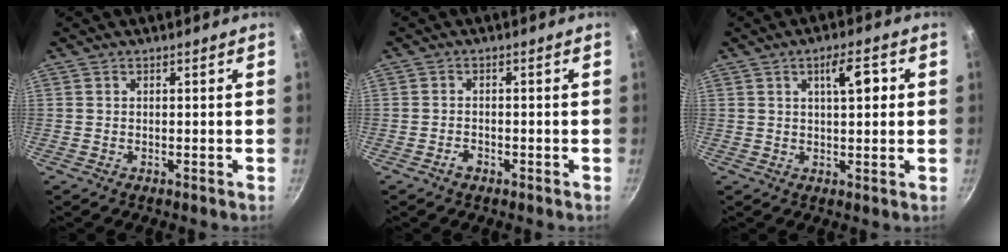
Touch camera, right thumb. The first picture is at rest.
{"total": 1.7, "force": [-1.2, 0.9, 0.9], "torque": [-0.015, 0.012, -0.021]}
{"total": 6.3, "force": [1.7, 2.2, 5.6], "torque": [-0.075, -0.001, 0.023]}